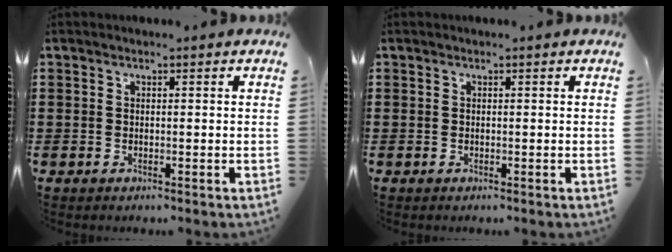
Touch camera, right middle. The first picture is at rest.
{"total": 0.0}